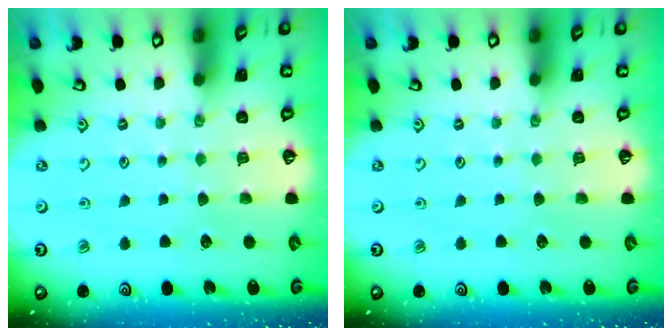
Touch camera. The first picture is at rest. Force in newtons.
{"total": 0.0}